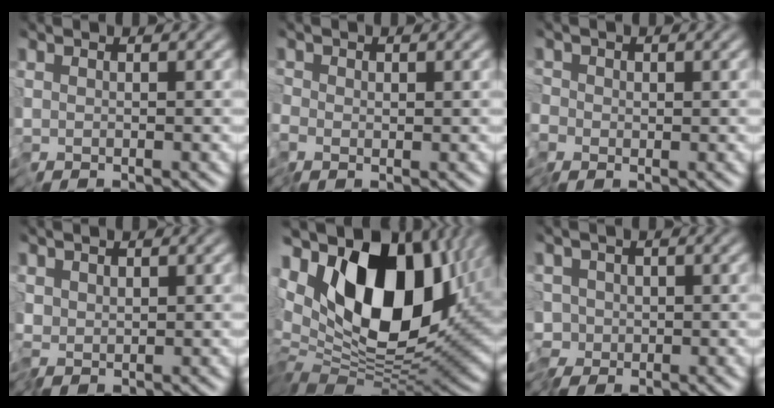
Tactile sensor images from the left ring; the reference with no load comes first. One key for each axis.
{"total": 1.2, "fx": -0.4, "fy": 1.1, "fz": 0.2, "tx": -0.008, "ty": -0.001, "tz": -0.012}
{"total": 1.9, "fx": -0.5, "fy": 1.7, "fz": 0.5, "tx": -0.014, "ty": -0.005, "tz": -0.014}
{"total": 0.9, "fx": 0.3, "fy": 0.7, "fz": 0.5, "tx": -0.016, "ty": 0.001, "tz": 0.002}
{"total": 15.0, "fx": 2.4, "fy": 8.4, "fz": 12.2, "tx": -0.190, "ty": 0.009, "tz": 0.018}
{"total": 2.4, "fx": -0.6, "fy": 2.0, "fz": 1.1, "tx": -0.021, "ty": 0.002, "tz": -0.024}